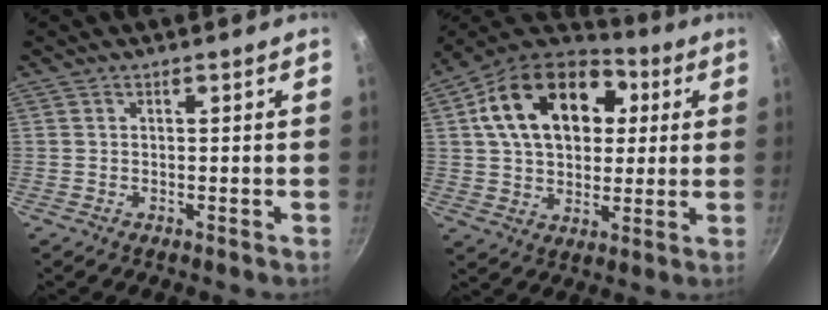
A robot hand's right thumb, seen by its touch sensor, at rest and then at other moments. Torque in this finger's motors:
{"motor_torque": [-0.02, 3.36, 0.47, -0.02, 0.20]}